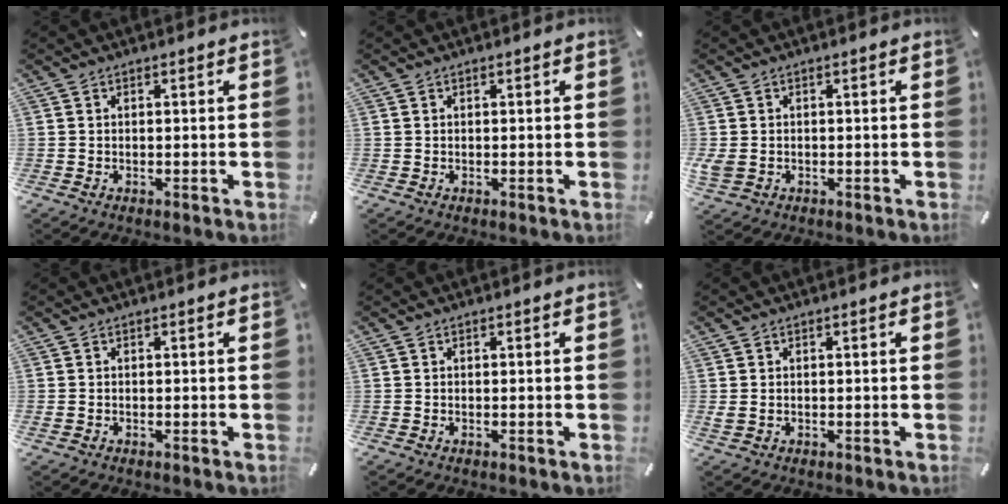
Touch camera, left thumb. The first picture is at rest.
{"total": 0.0}
{"total": 2.7, "force": [-0.4, 2.2, 1.5], "torque": [-0.042, -0.003, -0.008]}
{"total": 0.5, "force": [-0.2, 0.4, 0.3], "torque": [-0.005, 0.001, -0.005]}
{"total": 0.0}
{"total": 1.0, "force": [0.0, 0.8, 0.6], "torque": [-0.014, 0.001, 0.002]}